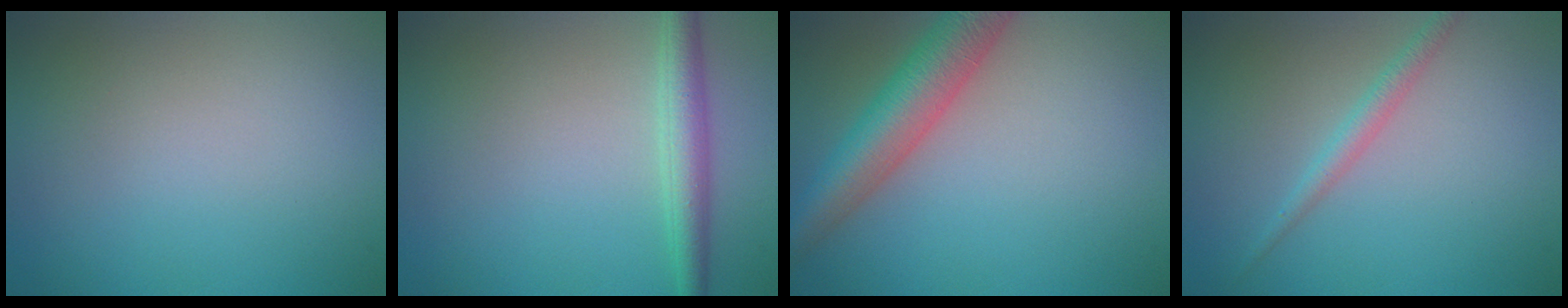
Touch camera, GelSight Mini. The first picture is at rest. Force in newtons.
{"total": 2.7, "press": 2.7, "slide": 0.1}
{"total": 5.9, "press": 5.9, "slide": 0.2}
{"total": 1.6, "press": 1.6, "slide": 0.1}